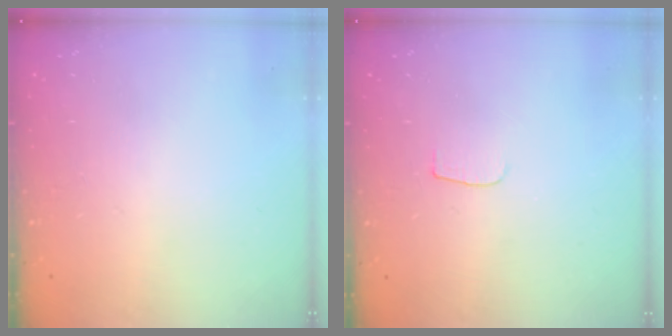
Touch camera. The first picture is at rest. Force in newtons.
{"total": 3.0, "press": 3.0, "slide": 0.4}